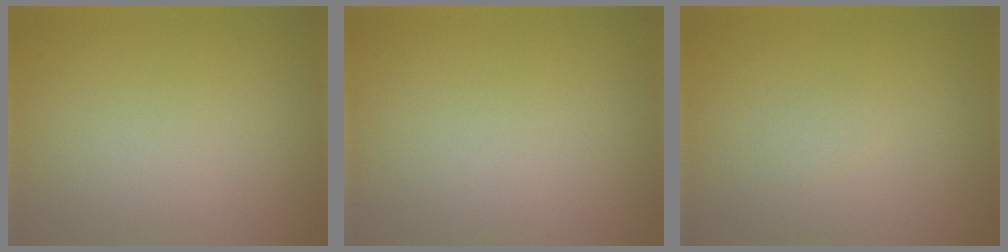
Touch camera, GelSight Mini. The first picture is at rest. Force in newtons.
{"total": 0.0}
{"total": 0.5, "press": 0.5, "slide": 0.1}